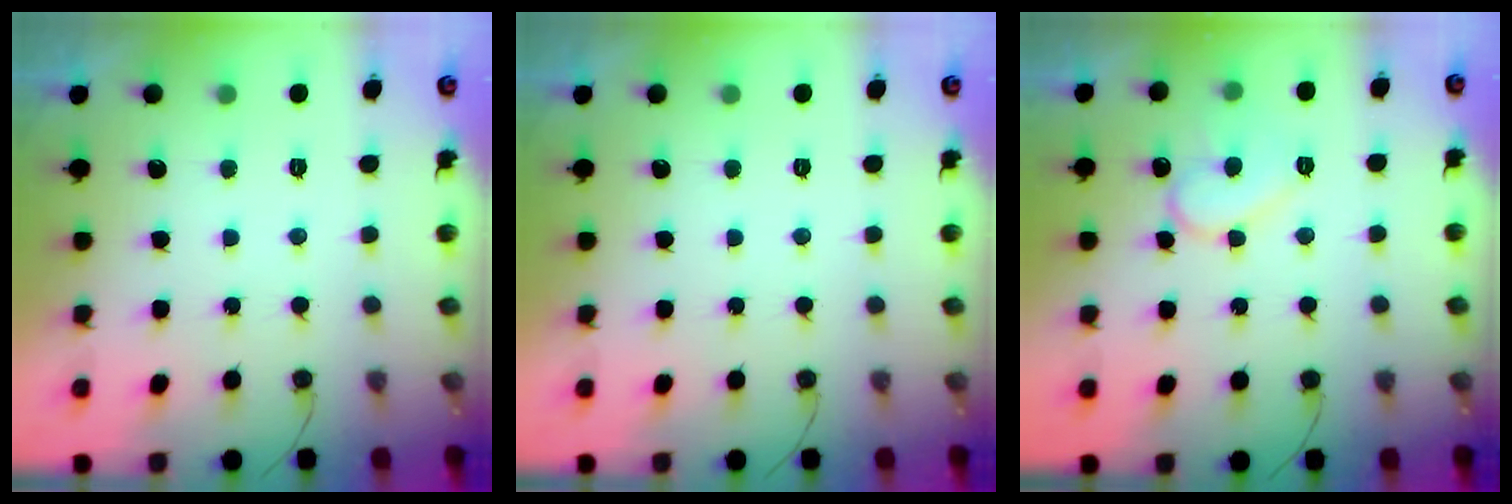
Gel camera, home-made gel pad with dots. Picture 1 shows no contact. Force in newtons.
{"total": 0.0}
{"total": 9.7, "press": 9.7, "slide": 0.8}